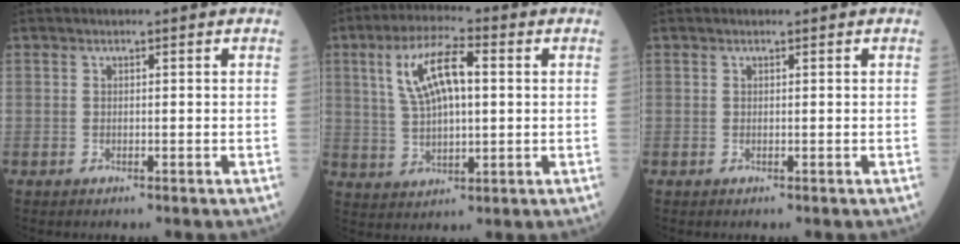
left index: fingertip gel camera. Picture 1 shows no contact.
{"total": 10.4, "force": [2.6, 3.5, 9.5], "torque": [-0.190, 0.020, 0.050]}
{"total": 0.0}